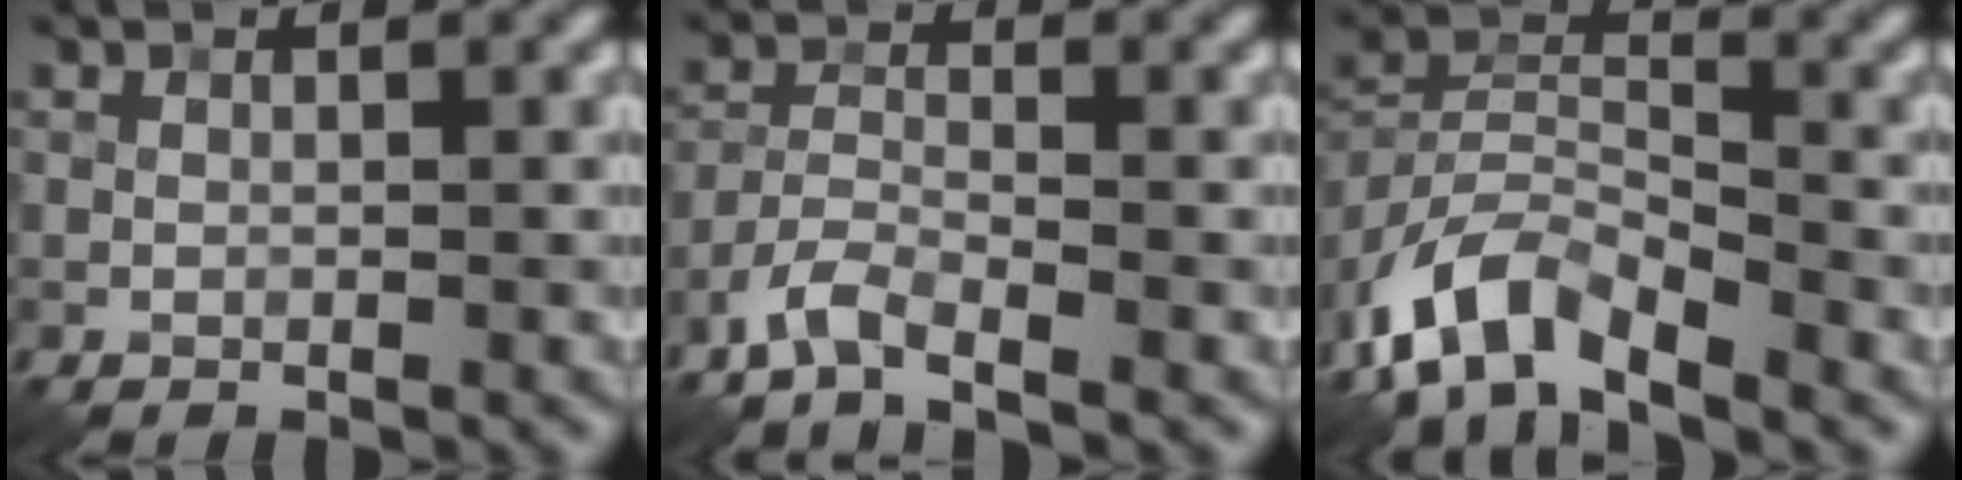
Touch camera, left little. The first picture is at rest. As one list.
[{"total": 3.3, "force": [-2.7, 0.6, 1.8], "torque": [-0.044, 0.000, -0.064]}, {"total": 7.6, "force": [-5.5, 2.9, 4.3], "torque": [-0.078, 0.001, -0.117]}]